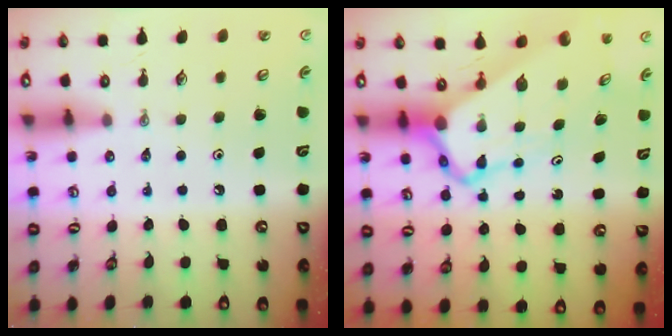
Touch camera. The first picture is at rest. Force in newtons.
{"total": 8.8, "press": 8.8, "slide": 0.7}